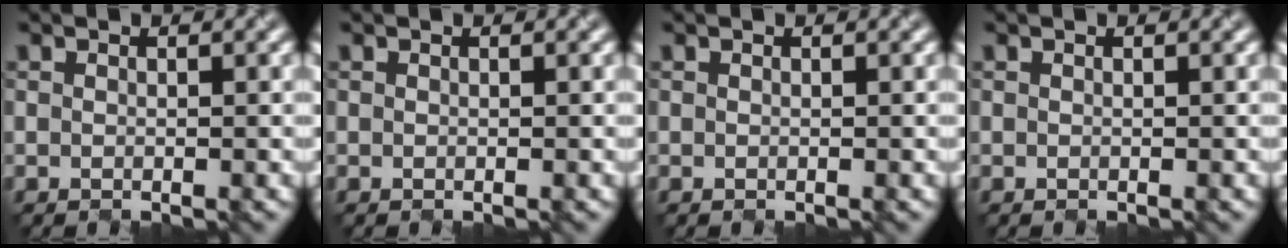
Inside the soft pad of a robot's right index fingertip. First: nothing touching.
{"total": 0.0}
{"total": 0.0}
{"total": 0.0}